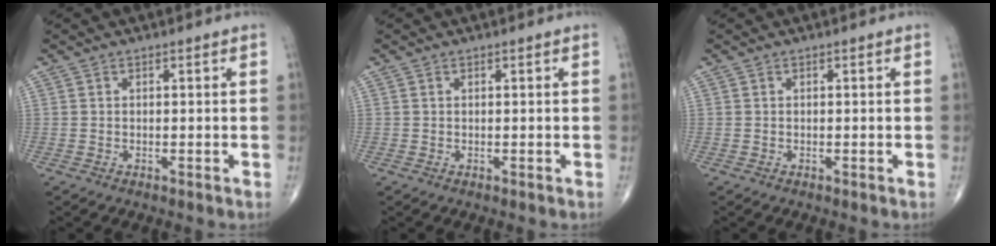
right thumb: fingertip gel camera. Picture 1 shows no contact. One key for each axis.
{"total": 0.0}
{"total": 0.0}